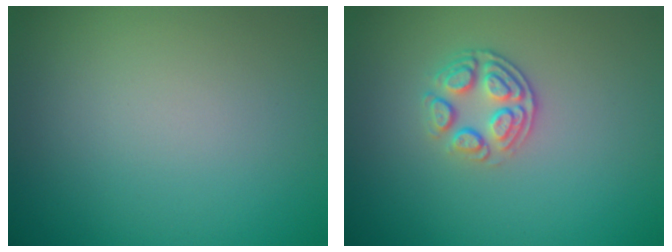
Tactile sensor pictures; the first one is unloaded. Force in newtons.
{"total": 2.7, "press": 2.4, "slide": 1.2}